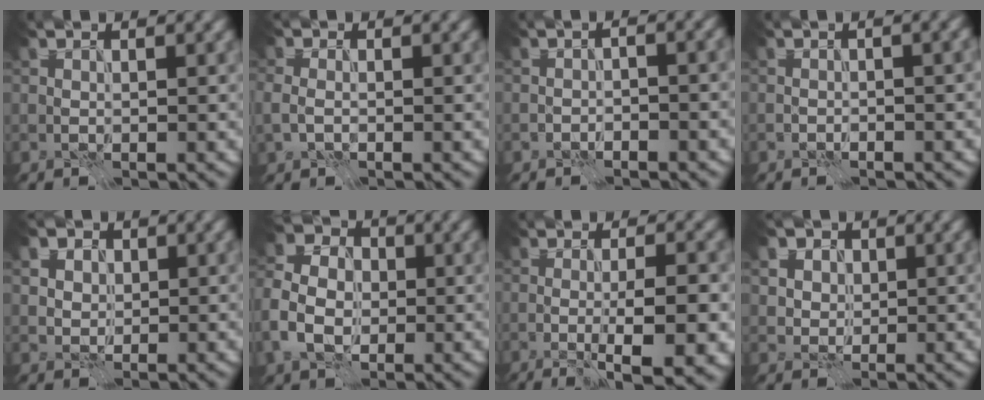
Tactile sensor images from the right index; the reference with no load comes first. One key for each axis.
{"total": 1.5, "fx": -0.3, "fy": 1.2, "fz": 0.8, "tx": -0.016, "ty": 0.002, "tz": -0.003}
{"total": 3.8, "fx": 0.1, "fy": 1.9, "fz": 3.3, "tx": -0.007, "ty": 0.028, "tz": -0.021}
{"total": 4.5, "fx": 1.0, "fy": 1.9, "fz": 3.9, "tx": -0.020, "ty": 0.026, "tz": -0.011}
{"total": 3.2, "fx": 1.5, "fy": 2.5, "fz": 1.4, "tx": -0.034, "ty": 0.006, "tz": 0.026}
{"total": 7.2, "fx": -0.8, "fy": 5.9, "fz": 4.0, "tx": -0.092, "ty": 0.004, "tz": -0.018}
{"total": 6.6, "fx": -2.1, "fy": 1.5, "fz": 6.1, "tx": -0.074, "ty": -0.006, "tz": -0.029}
{"total": 4.6, "fx": 2.4, "fy": 3.4, "fz": 1.8, "tx": -0.048, "ty": 0.002, "tz": 0.046}